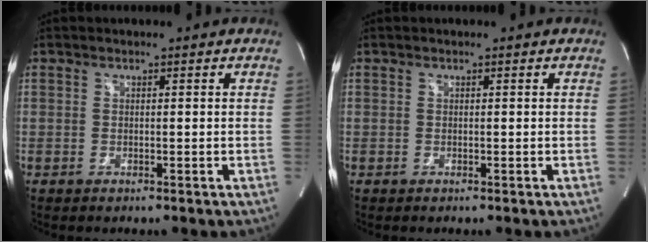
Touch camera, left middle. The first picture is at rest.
{"total": 0.0}